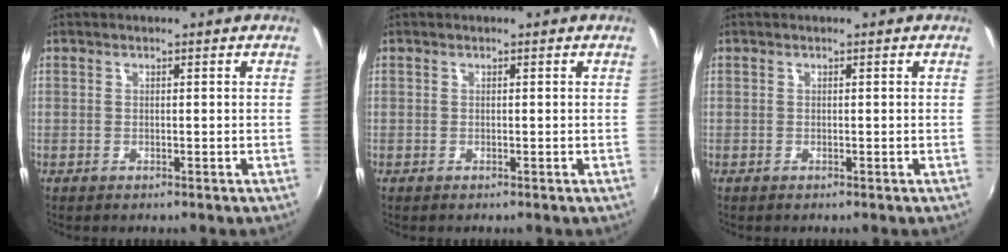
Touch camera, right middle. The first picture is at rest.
{"total": 0.0}
{"total": 0.0}